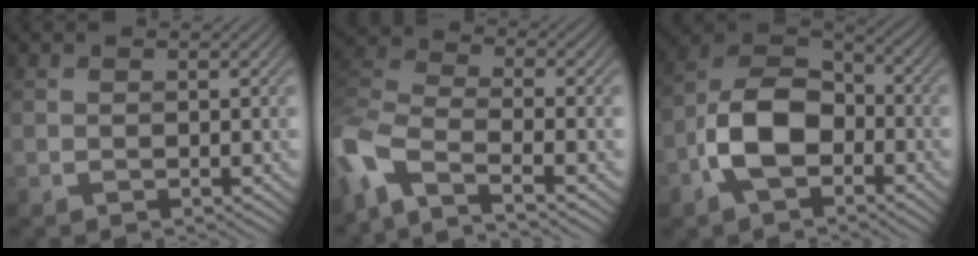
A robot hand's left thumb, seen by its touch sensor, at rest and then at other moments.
{"total": 9.5, "force": [-6.2, 3.3, 6.3], "torque": [-0.151, -0.015, -0.137]}
{"total": 9.8, "force": [-3.5, 6.0, 6.9], "torque": [-0.148, 0.004, -0.080]}